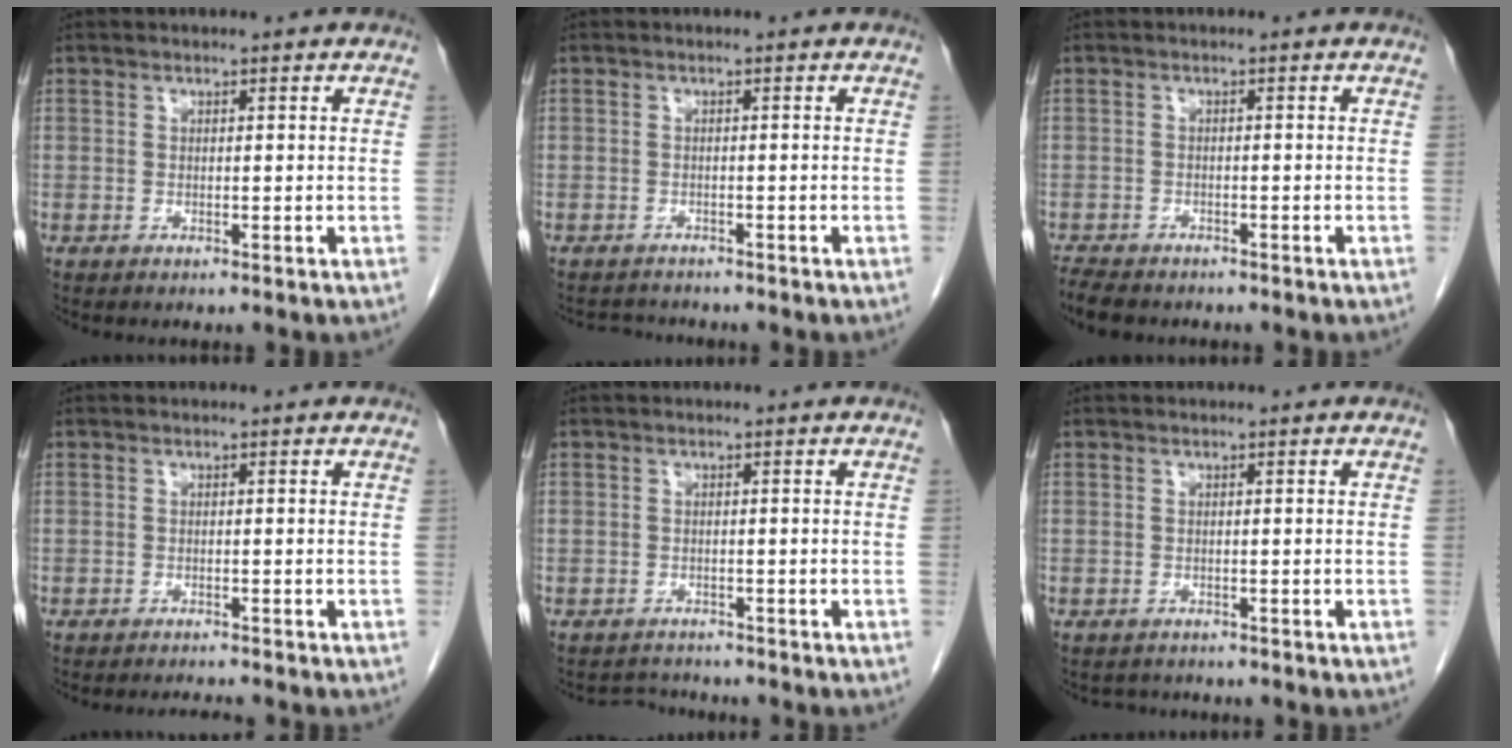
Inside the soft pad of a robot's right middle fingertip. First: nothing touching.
{"total": 1.9, "force": [-1.8, 0.4, -0.5], "torque": [0.005, -0.008, -0.031]}
{"total": 4.7, "force": [-4.0, 1.6, 1.8], "torque": [-0.034, -0.010, -0.062]}
{"total": 1.8, "force": [-1.8, -0.4, 0.3], "torque": [-0.005, -0.006, -0.026]}
{"total": 2.1, "force": [-1.8, 0.5, -0.9], "torque": [0.008, -0.007, -0.033]}
{"total": 1.4, "force": [-1.3, 0.5, -0.4], "torque": [0.002, -0.003, -0.021]}